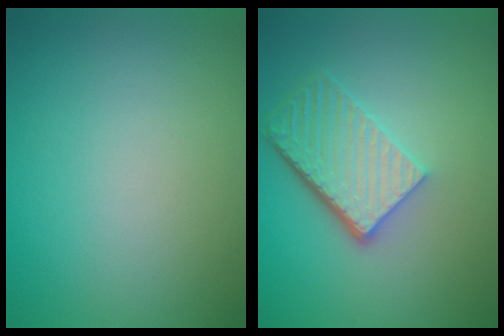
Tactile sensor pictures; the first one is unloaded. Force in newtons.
{"total": 5.6, "press": 3.9, "slide": 3.9}